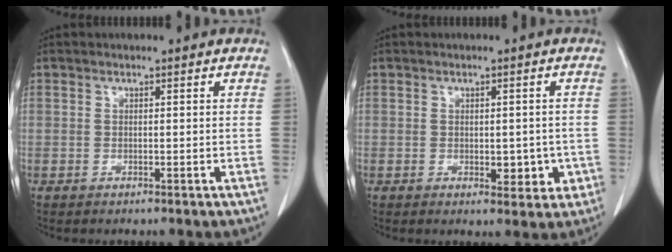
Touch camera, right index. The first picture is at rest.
{"total": 4.3, "force": [-1.1, 2.4, 3.4], "torque": [-0.031, 0.003, -0.007]}